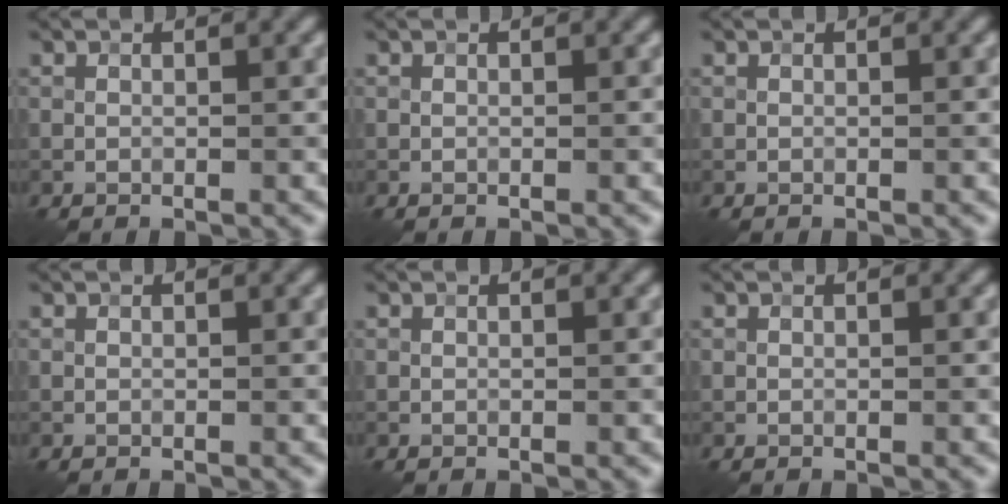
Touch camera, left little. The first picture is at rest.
{"total": 0.0}
{"total": 0.0}
{"total": 0.0}
{"total": 0.0}
{"total": 0.0}